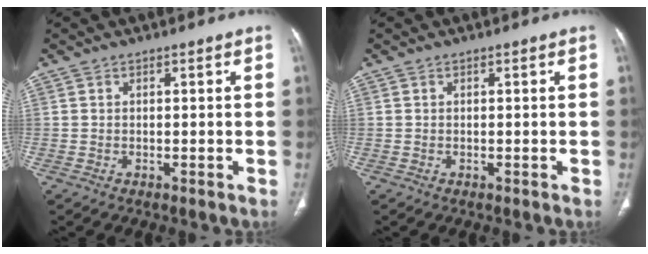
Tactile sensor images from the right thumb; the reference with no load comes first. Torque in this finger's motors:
{"motor_torque": [0.01, 0.02, -0.18, 0.16, 0.03]}